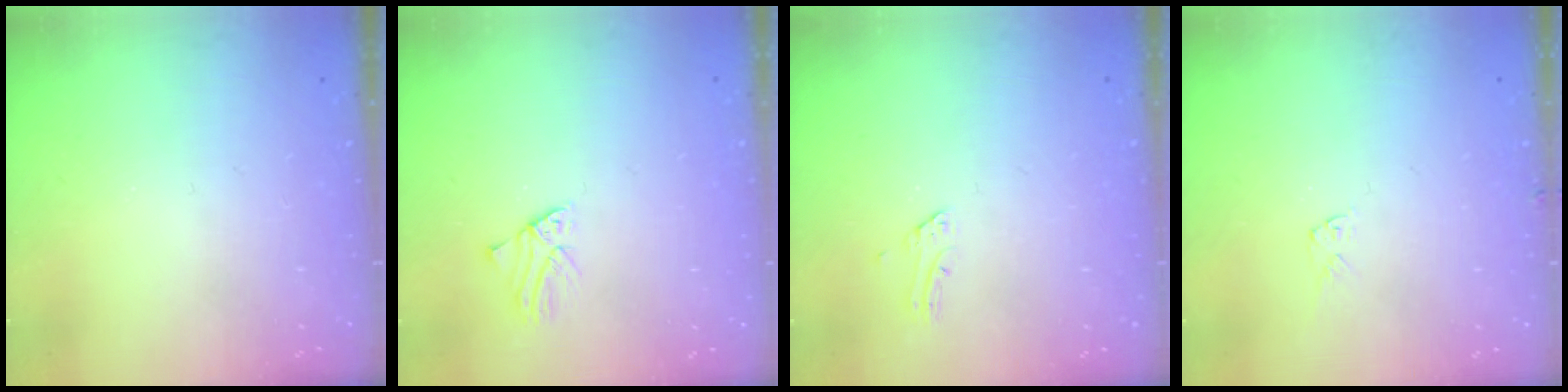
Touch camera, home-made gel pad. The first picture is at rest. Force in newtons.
{"total": 1.1, "press": 1.1, "slide": 0.2}
{"total": 1.4, "press": 1.4, "slide": 0.1}
{"total": 3.9, "press": 3.9, "slide": 0.1}